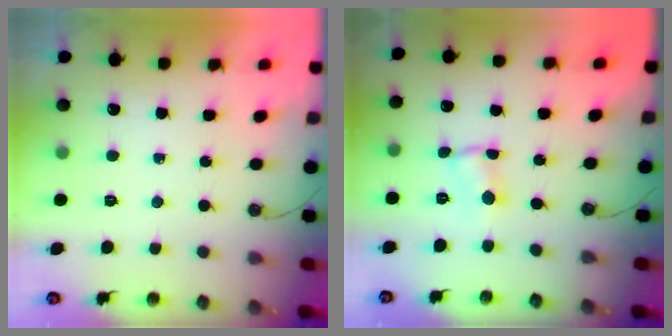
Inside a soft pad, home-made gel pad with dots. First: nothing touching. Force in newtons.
{"total": 1.0, "press": 1.0, "slide": 0.2}